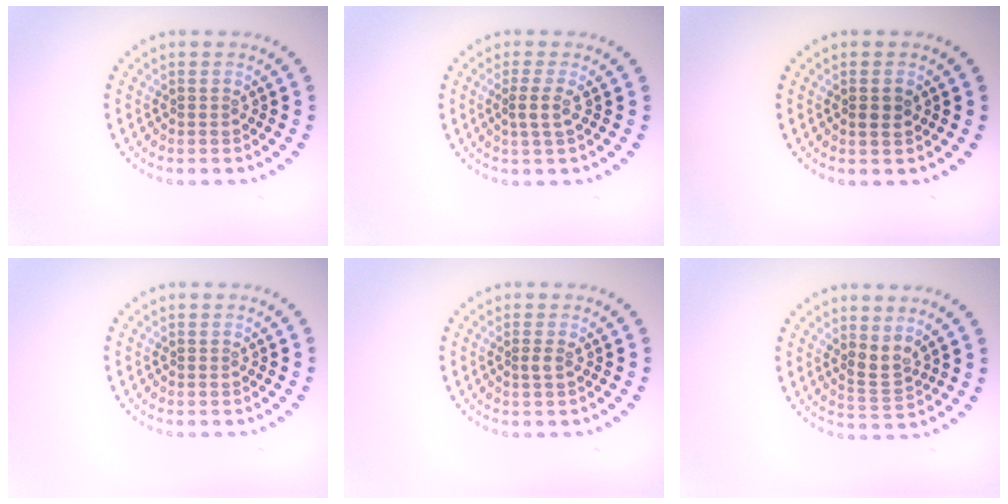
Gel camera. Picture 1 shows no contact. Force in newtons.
{"total": 1.7, "press": 1.3, "slide": 1.1}
{"total": 1.2, "press": 1.2, "slide": 0.3}
{"total": 0.0}
{"total": 0.7, "press": 0.6, "slide": 0.4}
{"total": 1.9, "press": 1.4, "slide": 1.3}